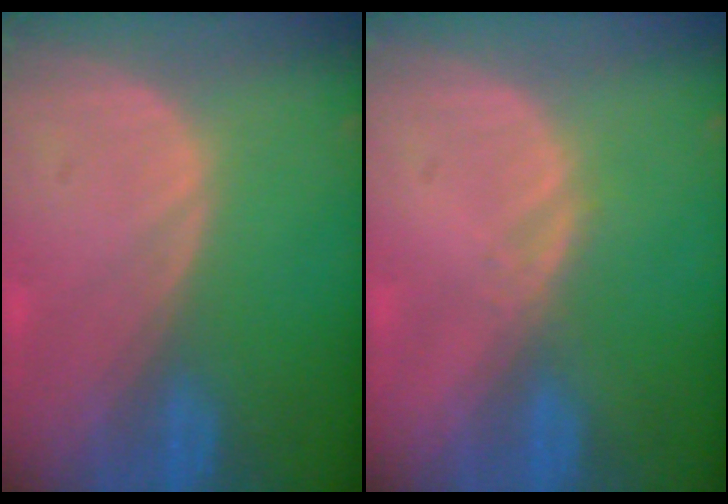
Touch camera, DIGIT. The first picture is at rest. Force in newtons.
{"total": 1.2, "press": 1.0, "slide": 0.7}